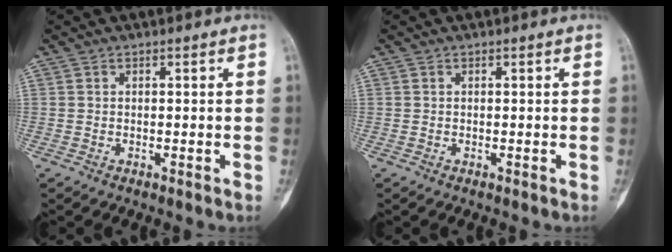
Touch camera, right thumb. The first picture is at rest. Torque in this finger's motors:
{"motor_torque": [1.52, 1.53, -0.04, 0.01, 0.00]}